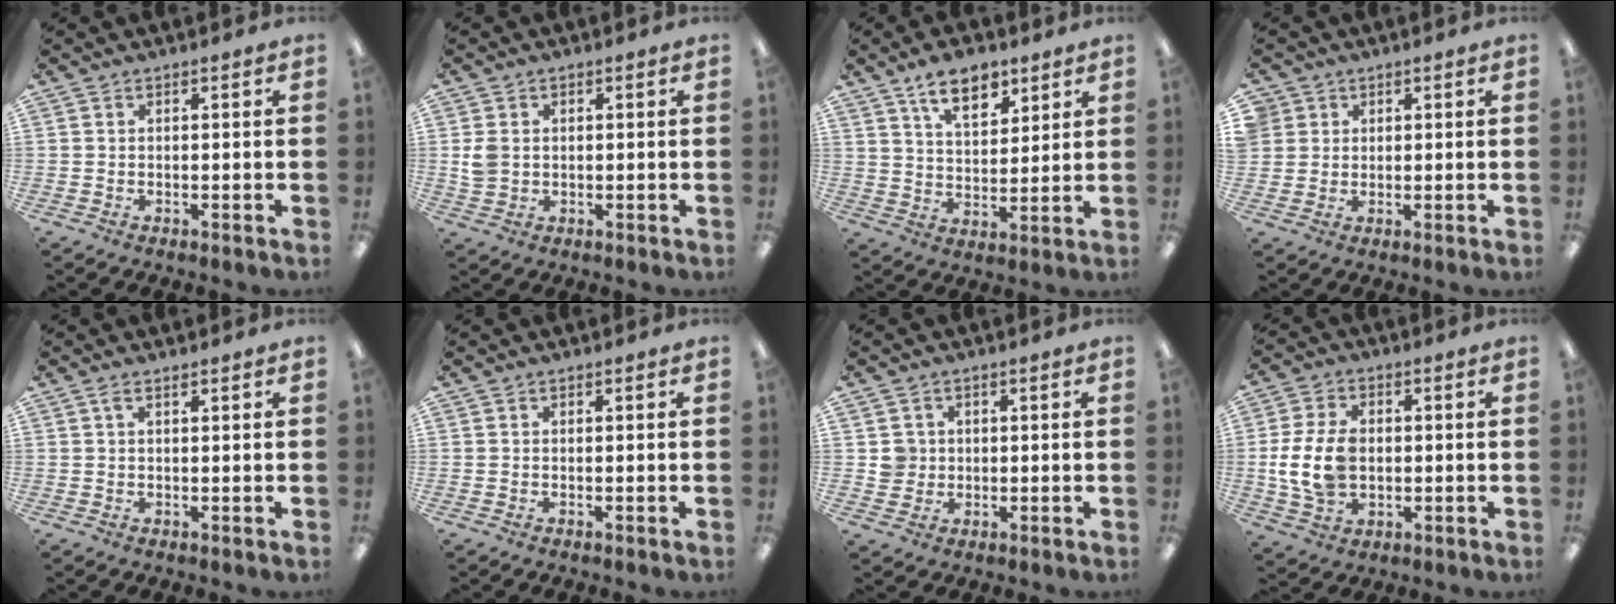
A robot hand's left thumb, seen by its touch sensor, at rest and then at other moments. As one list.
[{"total": 3.9, "force": [0.6, 3.1, 2.3], "torque": [-0.038, 0.002, 0.012]}, {"total": 10.3, "force": [7.0, 5.3, 5.4], "torque": [-0.075, -0.028, 0.125]}, {"total": 3.4, "force": [1.5, 3.0, 0.0], "torque": [-0.006, 0.002, 0.027]}, {"total": 1.4, "force": [0.8, 0.5, 1.1], "torque": [-0.023, 0.002, 0.014]}, {"total": 0.0}, {"total": 4.1, "force": [0.6, 4.0, 0.7], "torque": [-0.009, 0.002, 0.008]}, {"total": 12.2, "force": [-0.2, 8.5, 8.7], "torque": [-0.184, 0.007, 0.001]}]